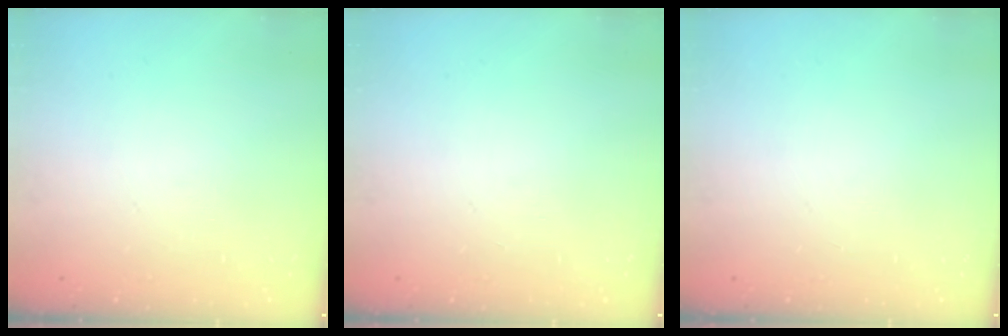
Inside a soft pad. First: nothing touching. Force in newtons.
{"total": 0.0}
{"total": 0.0}